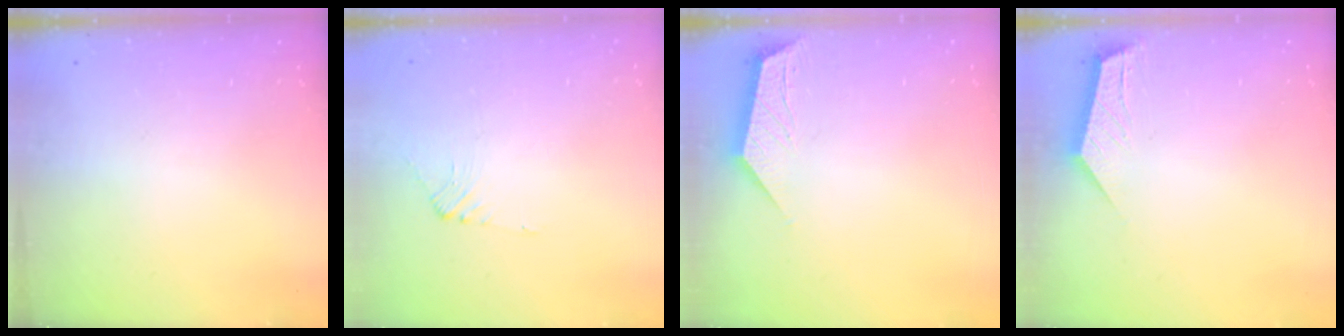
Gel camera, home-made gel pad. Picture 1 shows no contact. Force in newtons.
{"total": 1.8, "press": 1.8, "slide": 0.4}
{"total": 2.0, "press": 2.0, "slide": 0.4}
{"total": 2.2, "press": 2.1, "slide": 0.4}